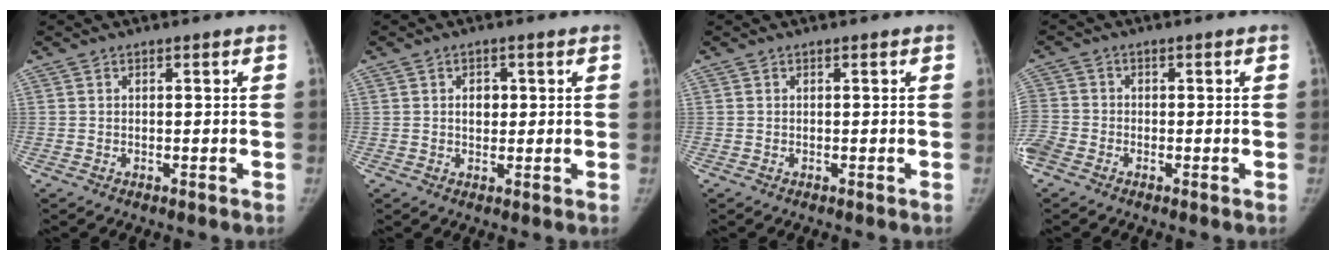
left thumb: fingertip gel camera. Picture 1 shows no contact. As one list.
[{"total": 3.1, "force": [0.6, 2.2, 2.0], "torque": [-0.017, 0.000, 0.009]}, {"total": 0.0}, {"total": 5.8, "force": [-2.7, 4.5, 2.5], "torque": [-0.077, 0.002, -0.058]}]